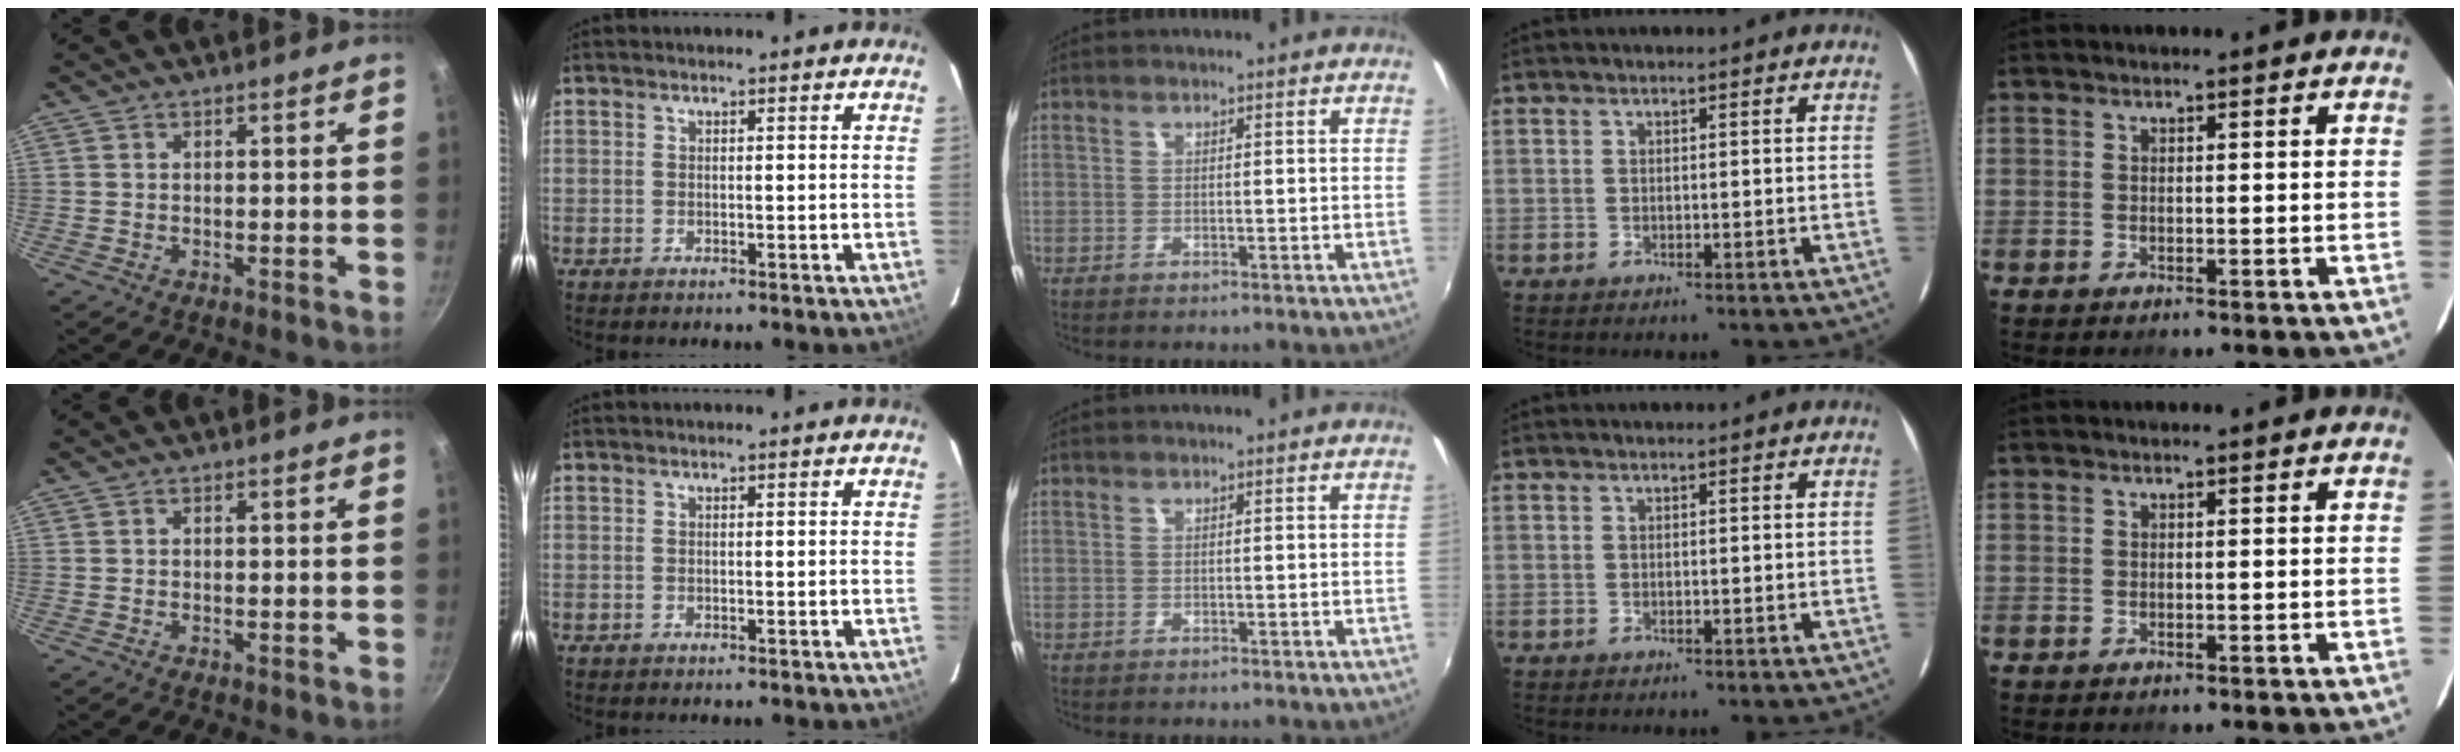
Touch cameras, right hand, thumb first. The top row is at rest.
{}